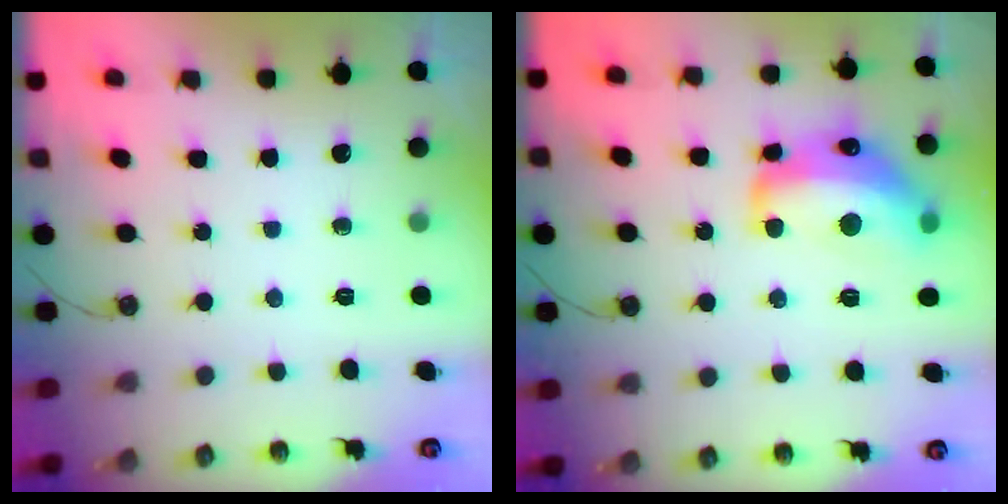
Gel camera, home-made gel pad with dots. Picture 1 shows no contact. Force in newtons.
{"total": 12.4, "press": 12.4, "slide": 1.1}